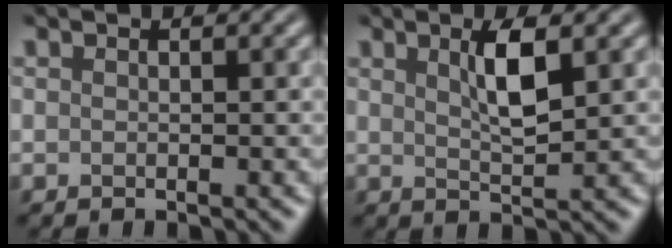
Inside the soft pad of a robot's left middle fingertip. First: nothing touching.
{"total": 3.0, "force": [0.9, 0.6, 2.8], "torque": [-0.051, -0.001, 0.023]}